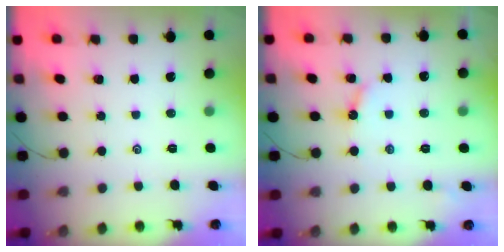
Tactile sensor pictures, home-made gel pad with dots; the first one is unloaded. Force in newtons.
{"total": 4.0, "press": 3.9, "slide": 0.5}